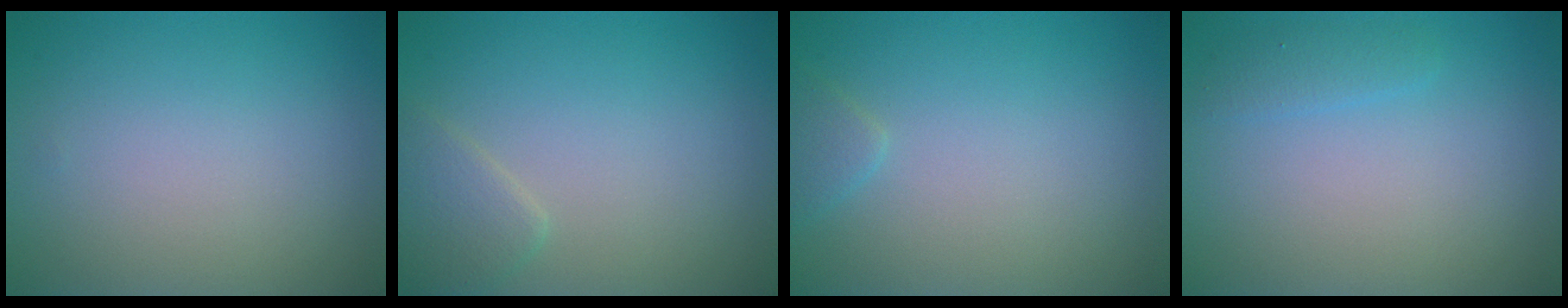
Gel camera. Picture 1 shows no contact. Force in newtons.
{"total": 1.9, "press": 1.9, "slide": 0.1}
{"total": 1.1, "press": 1.1, "slide": 0.1}
{"total": 1.2, "press": 1.2, "slide": 0.1}